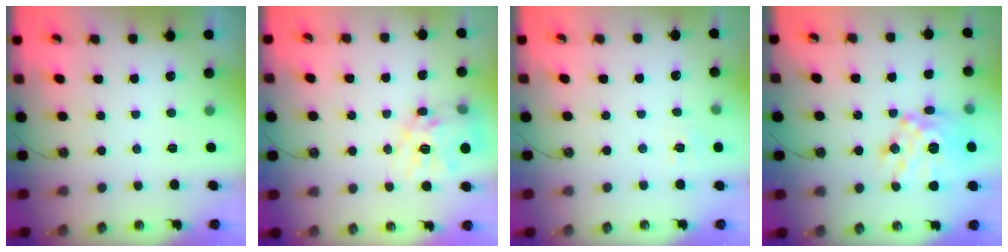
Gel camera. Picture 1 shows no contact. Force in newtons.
{"total": 15.0, "press": 14.9, "slide": 1.3}
{"total": 5.6, "press": 5.6, "slide": 0.5}
{"total": 16.4, "press": 16.3, "slide": 1.8}